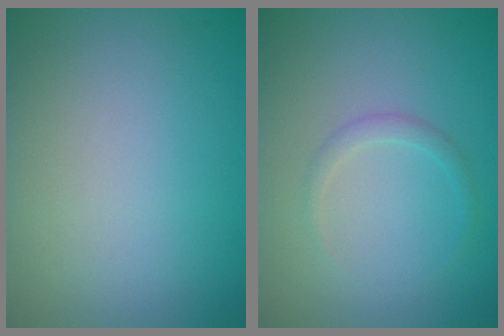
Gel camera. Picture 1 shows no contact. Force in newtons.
{"total": 1.1, "press": 1.1, "slide": 0.1}